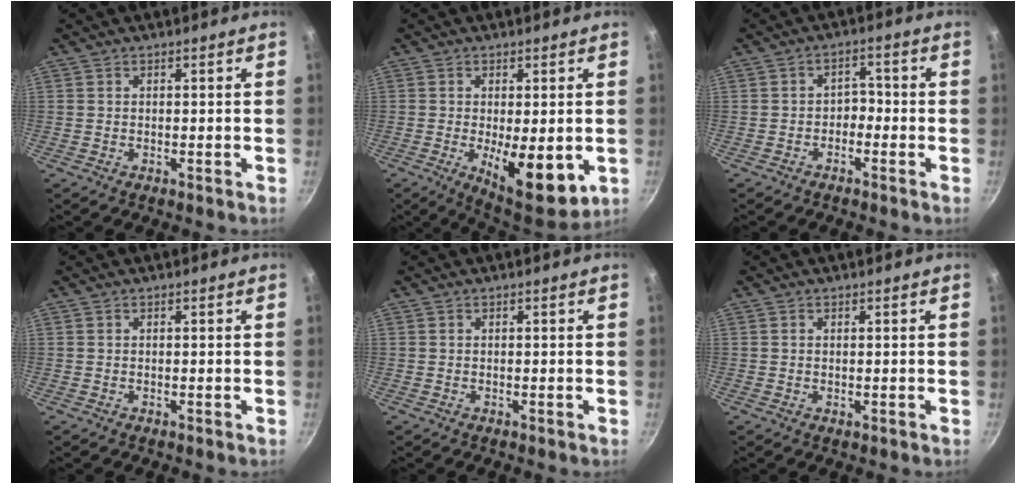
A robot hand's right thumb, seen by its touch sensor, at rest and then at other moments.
{"total": 12.3, "force": [-2.7, 4.7, 11.0], "torque": [-0.152, -0.025, -0.025]}
{"total": 3.1, "force": [-1.4, 2.2, 1.7], "torque": [-0.005, 0.023, -0.033]}
{"total": 0.0}
{"total": 0.0}
{"total": 0.0}